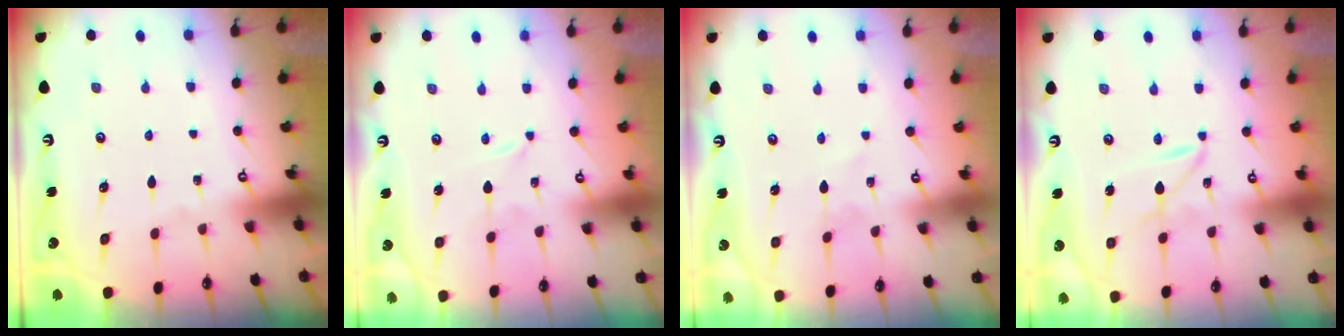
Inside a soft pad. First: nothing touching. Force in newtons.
{"total": 0.0}
{"total": 1.2, "press": 1.2, "slide": 0.1}
{"total": 3.1, "press": 3.1, "slide": 0.2}